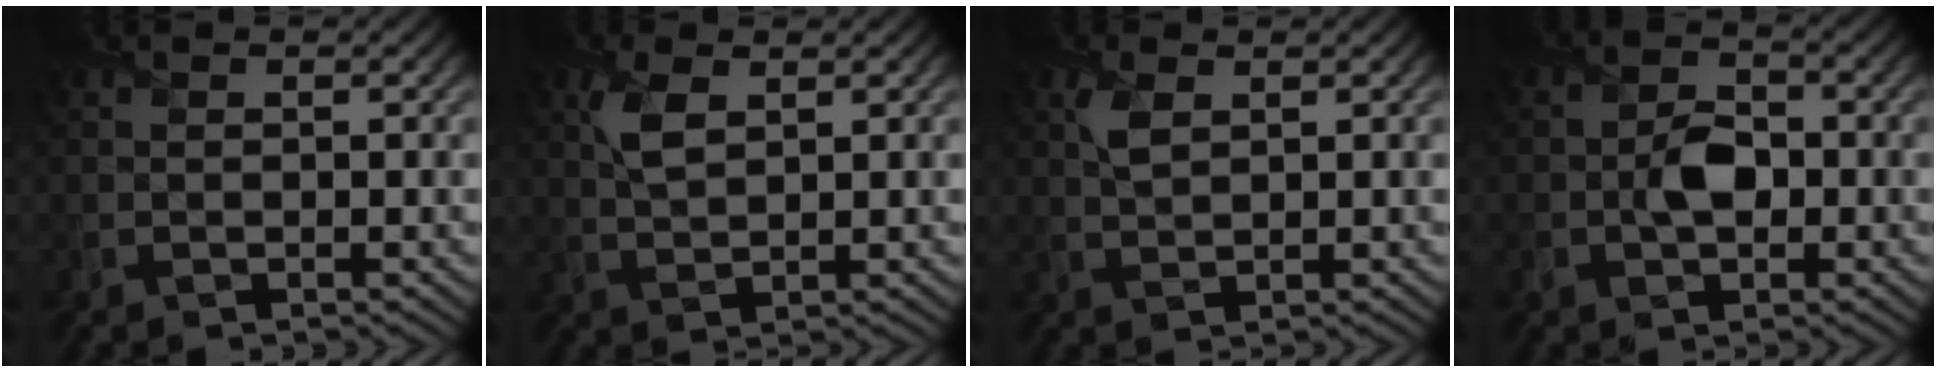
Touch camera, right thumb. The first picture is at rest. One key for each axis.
{"total": 3.5, "fx": 1.5, "fy": 1.6, "fz": 2.8, "tx": -0.069, "ty": 0.002, "tz": 0.034}
{"total": 2.4, "fx": 1.1, "fy": 1.1, "fz": 1.8, "tx": -0.049, "ty": 0.001, "tz": 0.024}
{"total": 3.7, "fx": -0.8, "fy": 2.5, "fz": 2.6, "tx": -0.049, "ty": 0.001, "tz": -0.016}